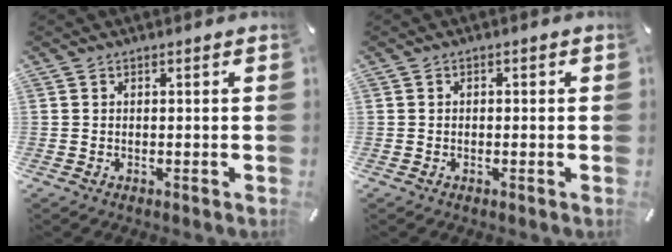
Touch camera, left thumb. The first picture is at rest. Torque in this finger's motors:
{"motor_torque": [-0.16, -0.36, -0.11, -0.17, -0.02]}